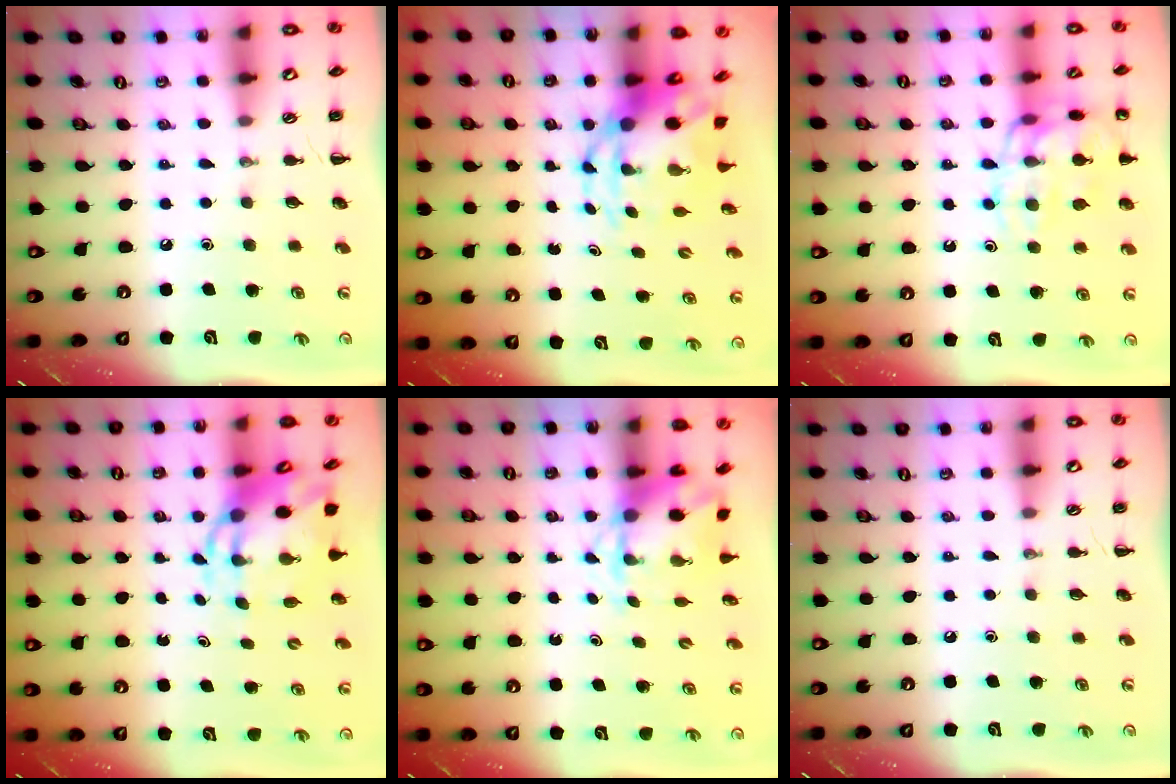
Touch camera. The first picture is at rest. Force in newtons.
{"total": 6.0, "press": 5.8, "slide": 1.6}
{"total": 15.7, "press": 15.6, "slide": 1.4}
{"total": 5.8, "press": 5.5, "slide": 1.6}
{"total": 4.8, "press": 4.8, "slide": 0.4}
{"total": 0.0}